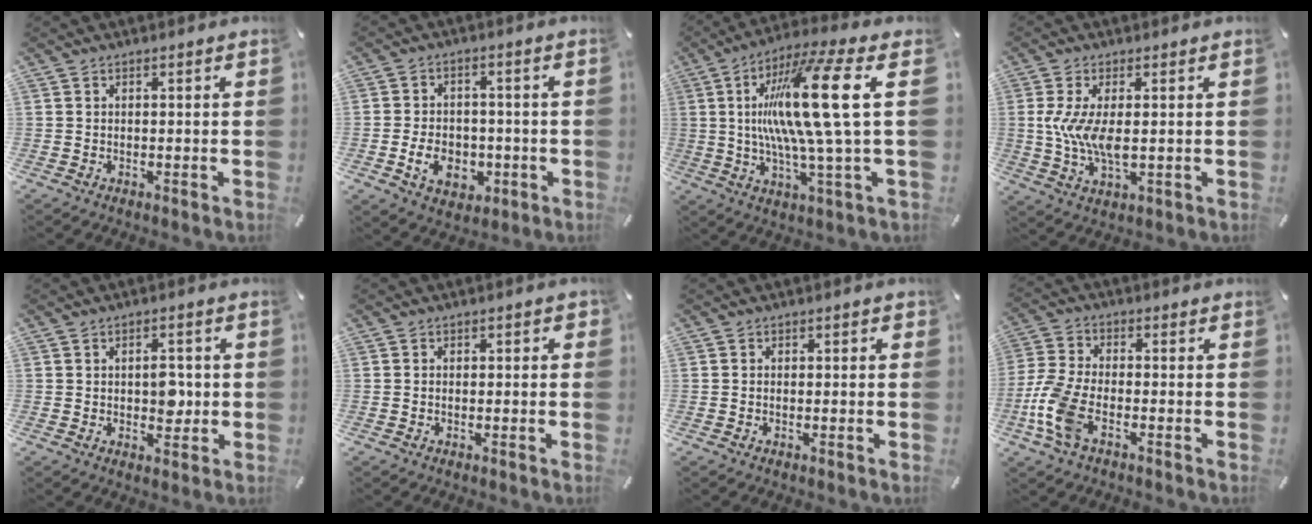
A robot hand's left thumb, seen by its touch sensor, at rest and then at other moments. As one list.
[{"total": 8.4, "force": [-2.4, 6.4, 4.9], "torque": [-0.109, 0.008, -0.044]}, {"total": 21.5, "force": [3.6, 2.8, 21.0], "torque": [-0.410, -0.017, 0.035]}, {"total": 8.5, "force": [0.5, 3.5, 7.7], "torque": [-0.168, -0.009, 0.002]}, {"total": 5.4, "force": [0.0, 3.4, 4.2], "torque": [-0.037, -0.007, -0.007]}, {"total": 1.2, "force": [-0.6, 0.8, 0.6], "torque": [-0.011, 0.005, -0.013]}, {"total": 0.9, "force": [-0.4, 0.6, 0.4], "torque": [-0.007, 0.004, -0.008]}, {"total": 9.9, "force": [-4.2, 5.0, 7.5], "torque": [-0.174, -0.001, -0.077]}]